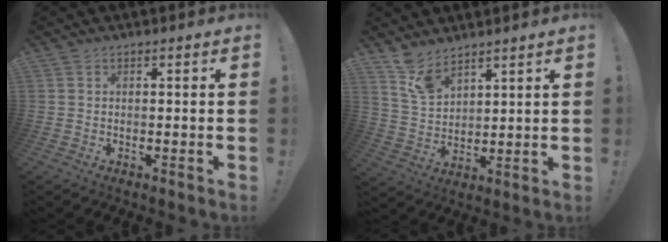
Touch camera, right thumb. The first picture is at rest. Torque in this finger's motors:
{"motor_torque": [0.06, 0.13, 0.18, -0.06, 0.00]}